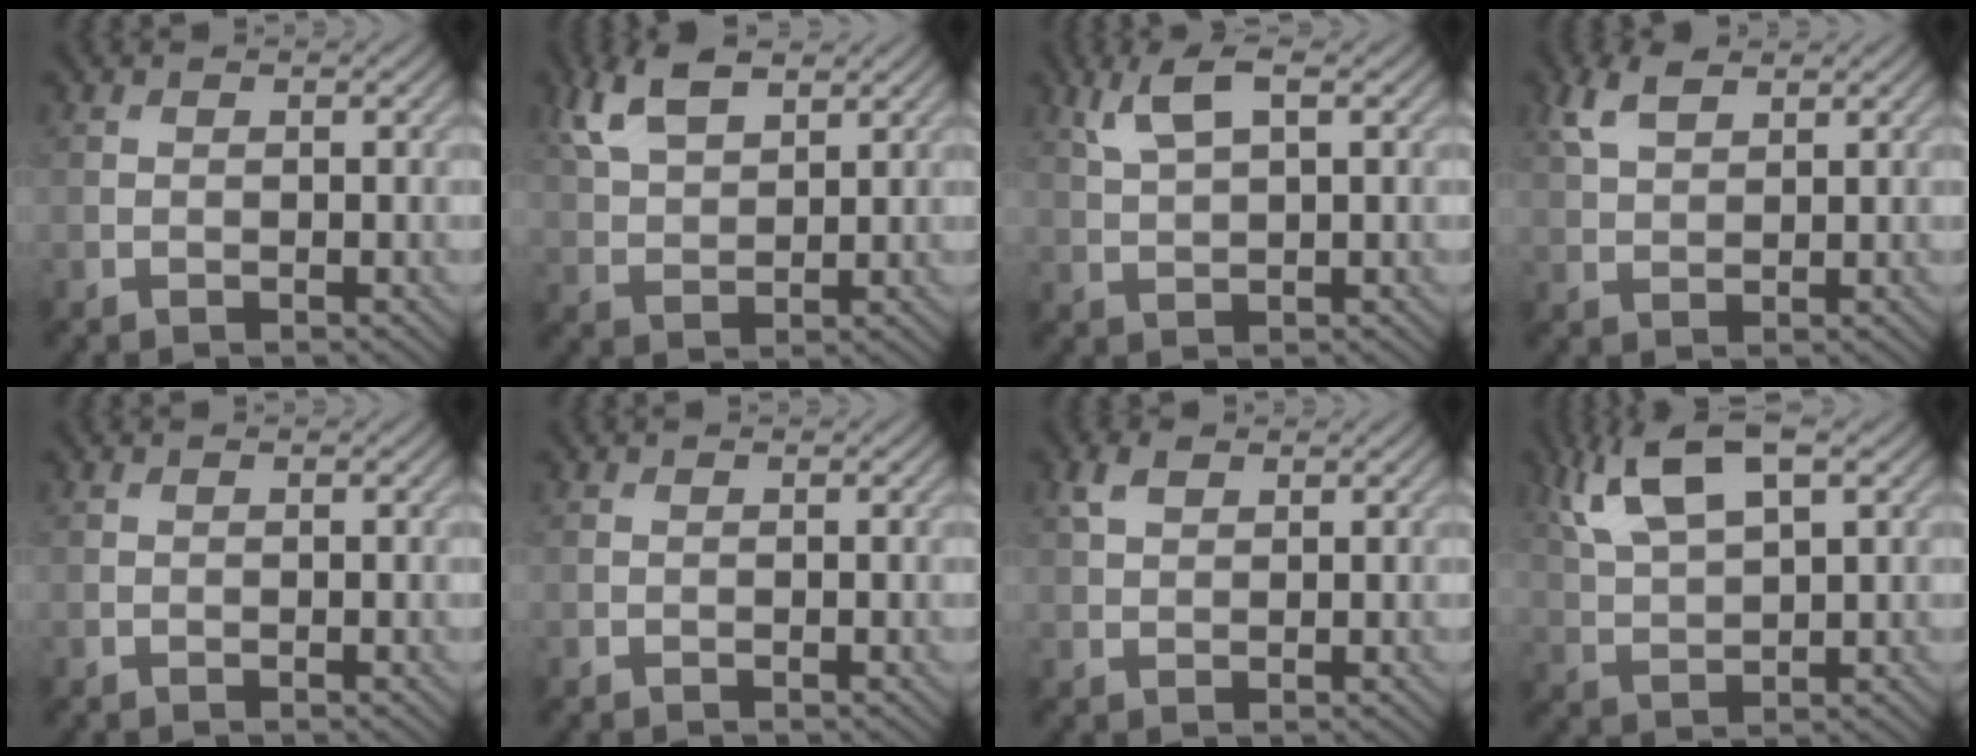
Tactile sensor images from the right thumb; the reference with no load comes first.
{"total": 6.9, "force": [3.9, 3.1, 4.7], "torque": [-0.114, 0.008, 0.081]}
{"total": 4.6, "force": [2.3, 1.4, 3.8], "torque": [-0.095, 0.008, 0.050]}
{"total": 4.2, "force": [2.5, 2.0, 2.8], "torque": [-0.071, 0.009, 0.051]}
{"total": 0.0}
{"total": 0.0}
{"total": 2.5, "force": [1.4, 1.4, 1.5], "torque": [-0.038, 0.005, 0.028]}
{"total": 9.1, "force": [4.8, 3.2, 7.0], "torque": [-0.157, 0.016, 0.099]}